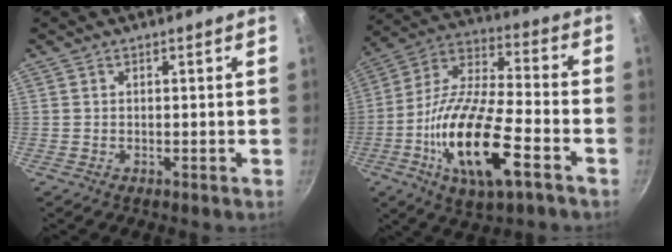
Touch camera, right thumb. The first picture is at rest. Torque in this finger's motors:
{"motor_torque": [-0.02, 1.09, 1.82, -0.95, 0.62]}